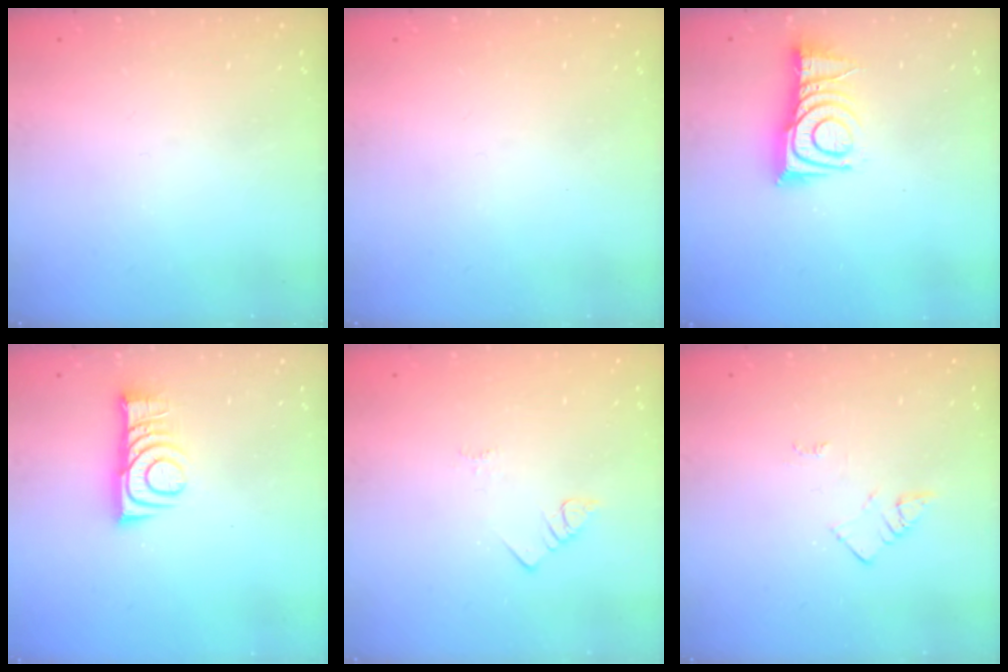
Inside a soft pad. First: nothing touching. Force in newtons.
{"total": 0.0}
{"total": 11.4, "press": 11.4, "slide": 0.6}
{"total": 8.8, "press": 8.8, "slide": 0.8}
{"total": 2.0, "press": 2.0, "slide": 0.4}
{"total": 3.1, "press": 3.1, "slide": 0.4}